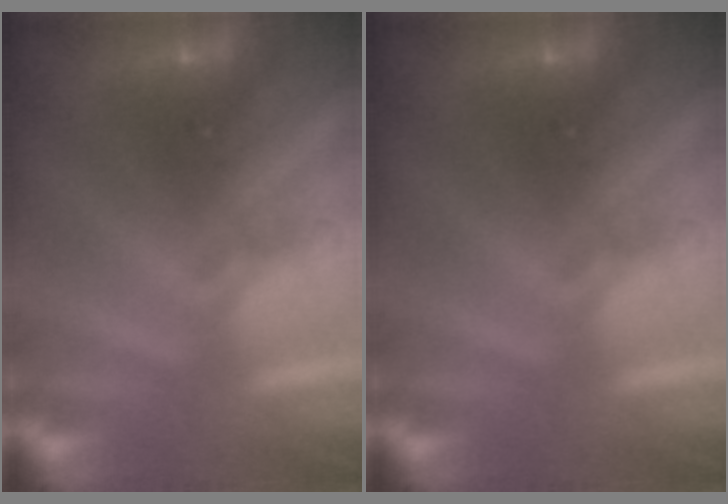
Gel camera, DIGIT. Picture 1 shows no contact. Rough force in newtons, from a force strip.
{"total": 0.0}